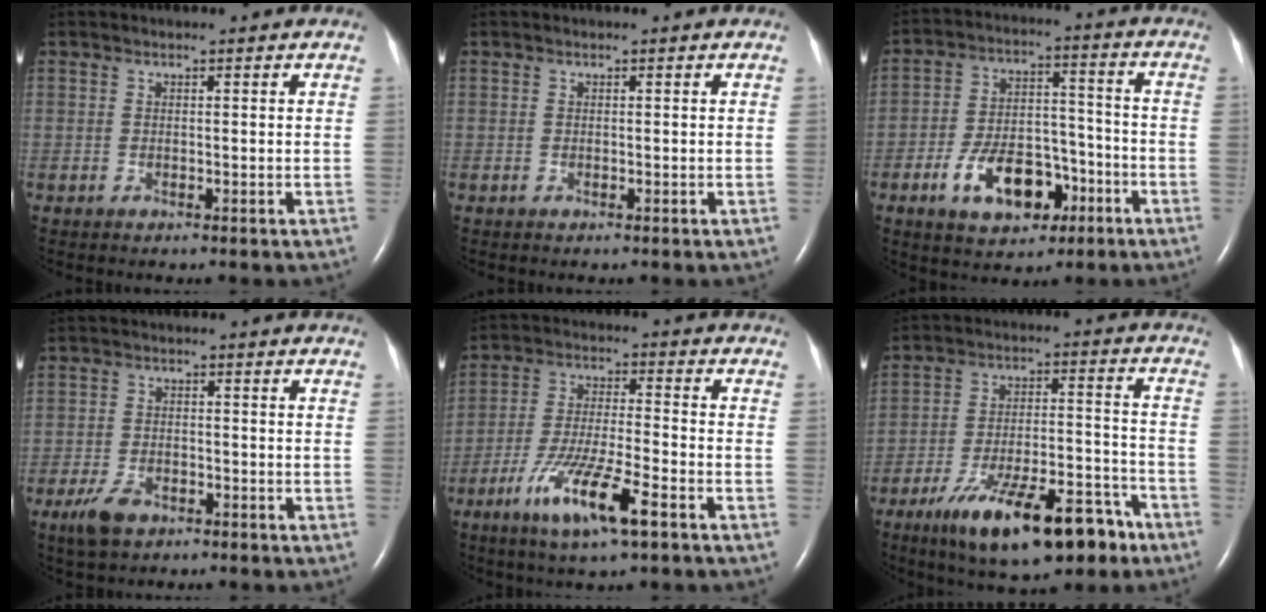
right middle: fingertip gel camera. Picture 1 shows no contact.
{"total": 0.0}
{"total": 11.4, "force": [-5.5, 6.3, 7.8], "torque": [-0.147, 0.018, -0.085]}
{"total": 4.5, "force": [-2.9, 2.2, 2.6], "torque": [-0.062, -0.004, -0.047]}
{"total": 11.1, "force": [-6.1, 1.2, 9.2], "torque": [-0.182, -0.018, -0.109]}
{"total": 17.4, "force": [-11.3, 5.2, 12.2], "torque": [-0.179, 0.007, -0.178]}